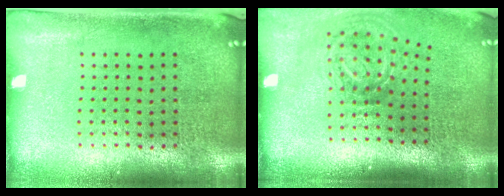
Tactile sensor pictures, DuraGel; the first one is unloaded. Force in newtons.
{"total": 2.0, "press": 1.3, "slide": 1.6}